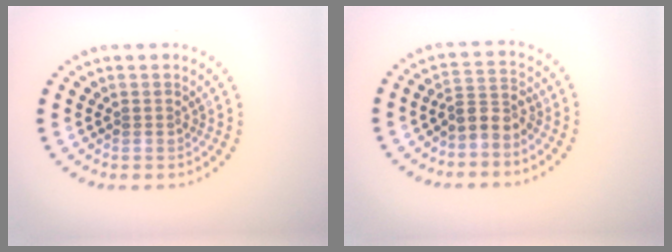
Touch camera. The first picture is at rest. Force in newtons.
{"total": 2.6, "press": 2.0, "slide": 1.6}